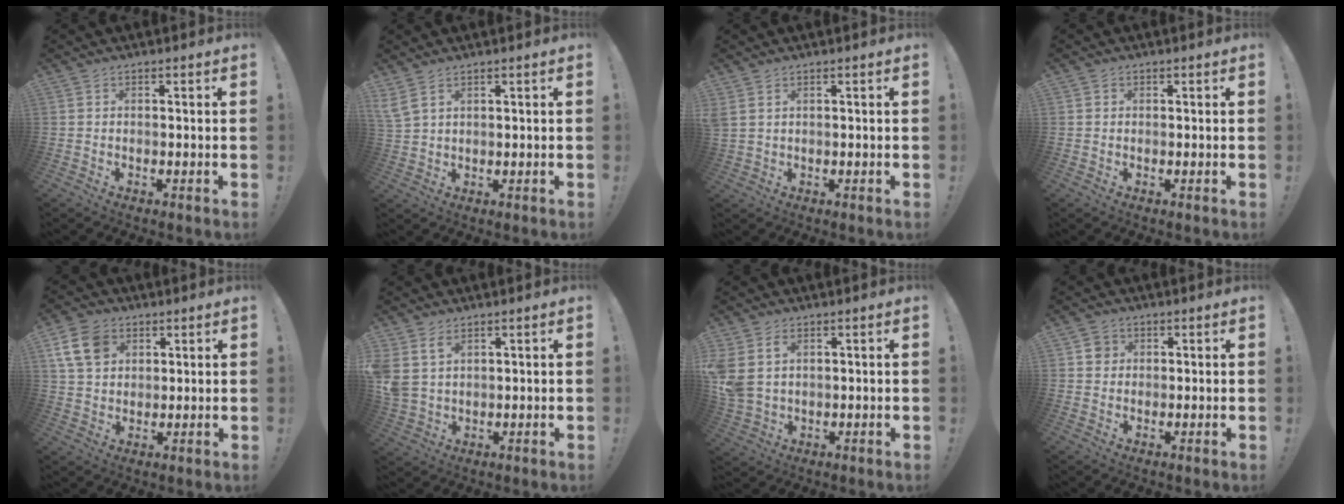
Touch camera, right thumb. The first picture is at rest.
{"total": 4.7, "force": [3.0, 1.7, 3.2], "torque": [-0.072, -0.010, 0.058]}
{"total": 2.3, "force": [1.1, 1.1, 1.6], "torque": [-0.035, 0.002, 0.023]}
{"total": 0.7, "force": [0.2, 0.7, -0.1], "torque": [0.007, -0.001, 0.004]}
{"total": 11.5, "force": [5.1, 8.4, 6.0], "torque": [-0.107, -0.011, 0.103]}
{"total": 6.2, "force": [3.5, 4.0, 3.3], "torque": [-0.064, -0.013, 0.068]}
{"total": 6.4, "force": [2.9, 4.4, 3.6], "torque": [-0.073, -0.013, 0.057]}
{"total": 3.4, "force": [0.9, 3.2, 0.8], "torque": [-0.008, 0.006, 0.016]}